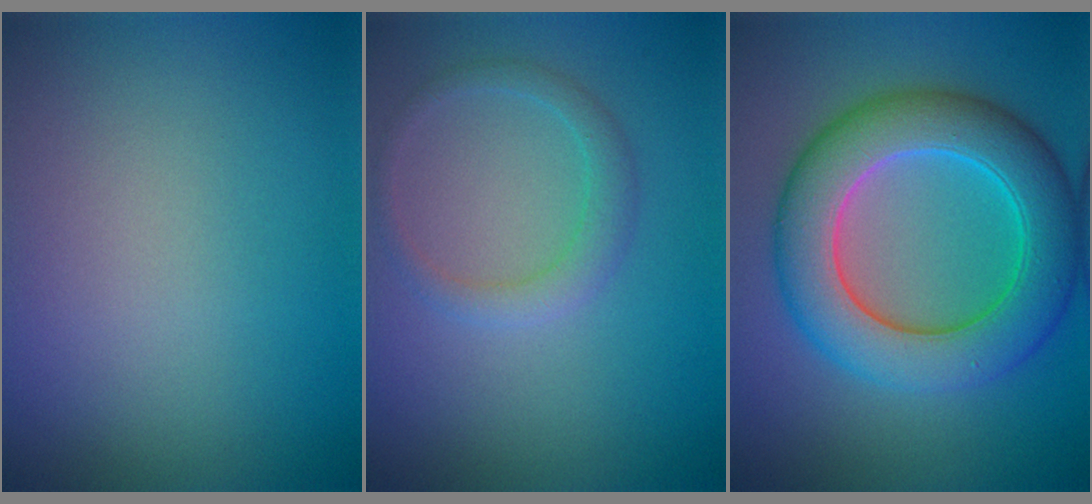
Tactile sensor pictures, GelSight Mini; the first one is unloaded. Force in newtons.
{"total": 1.8, "press": 1.8, "slide": 0.0}
{"total": 9.0, "press": 9.0, "slide": 0.2}